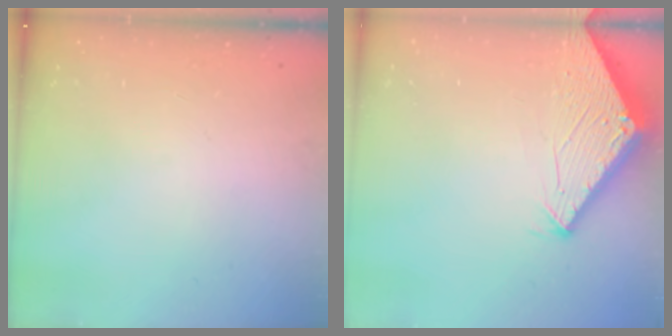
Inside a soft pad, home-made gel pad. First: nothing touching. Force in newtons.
{"total": 2.9, "press": 2.9, "slide": 0.1}